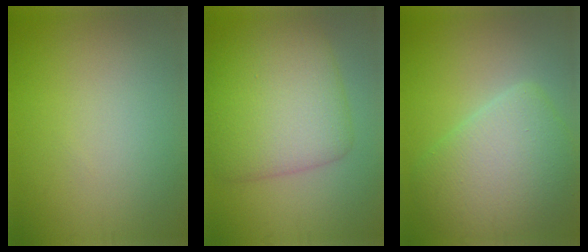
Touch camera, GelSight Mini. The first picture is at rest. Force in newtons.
{"total": 8.2, "press": 8.2, "slide": 0.1}
{"total": 6.9, "press": 6.9, "slide": 0.5}